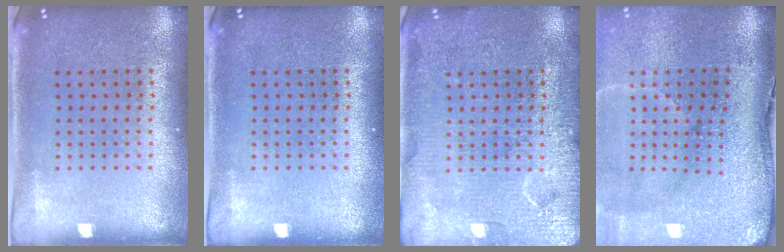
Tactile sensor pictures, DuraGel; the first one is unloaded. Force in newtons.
{"total": 0.0}
{"total": 5.1, "press": 5.1, "slide": 0.7}
{"total": 4.8, "press": 3.8, "slide": 3.0}